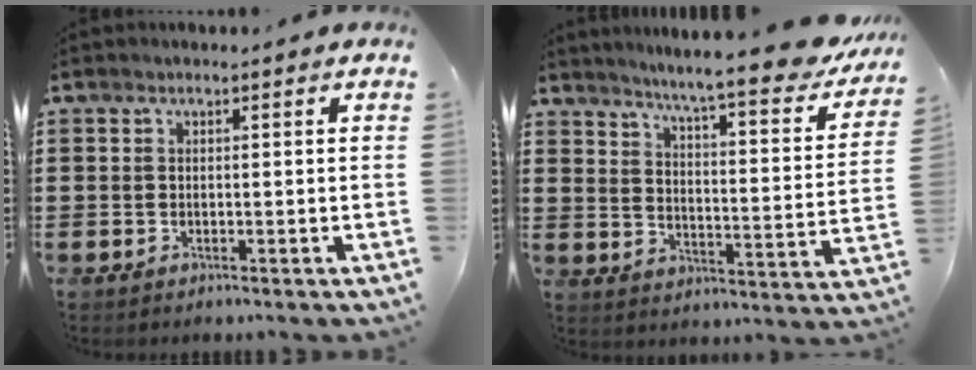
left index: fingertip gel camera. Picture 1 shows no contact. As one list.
[{"total": 8.6, "force": [7.5, -0.6, 4.2], "torque": [-0.088, -0.059, 0.118]}]